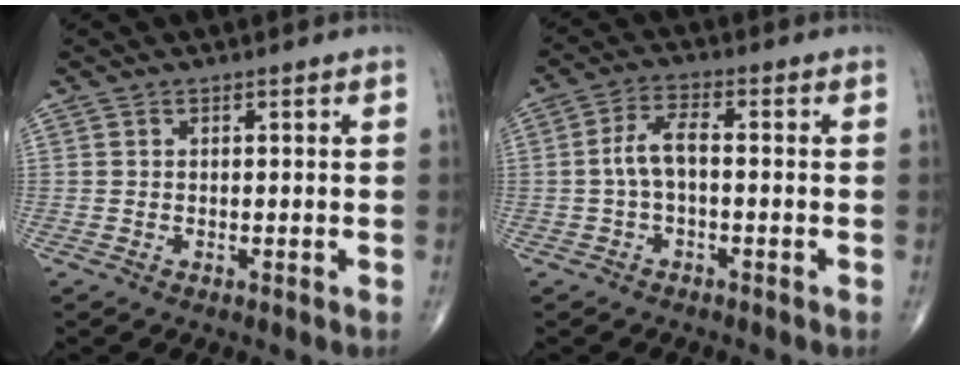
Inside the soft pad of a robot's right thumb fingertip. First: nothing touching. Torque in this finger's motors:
{"motor_torque": [-0.30, 0.25, 0.09, 0.00, 0.01]}